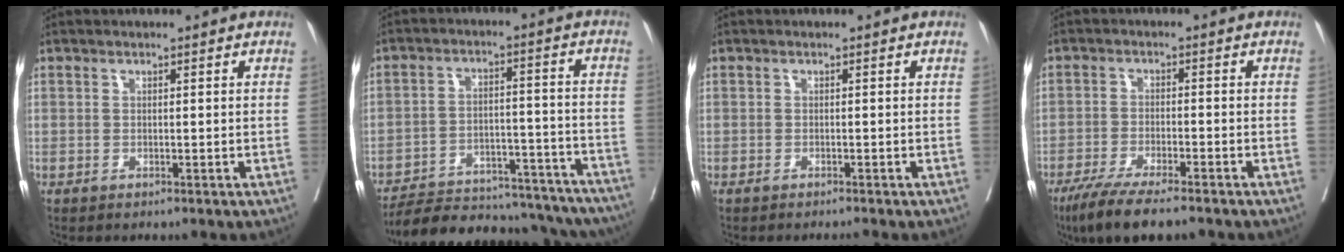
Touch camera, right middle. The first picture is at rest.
{"total": 26.7, "force": [-24.2, 6.2, 9.2], "torque": [-0.112, -0.004, -0.323]}
{"total": 1.3, "force": [-1.1, -0.2, 0.5], "torque": [-0.006, 0.000, -0.018]}
{"total": 9.7, "force": [-7.5, 1.1, 6.0], "torque": [-0.095, -0.022, -0.122]}